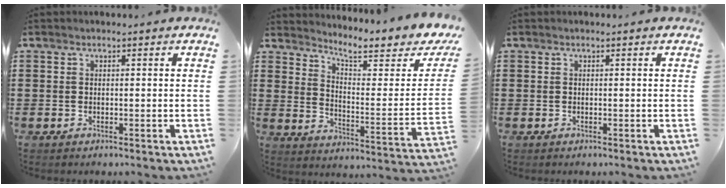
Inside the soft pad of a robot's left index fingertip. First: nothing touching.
{"total": 6.6, "force": [5.4, 1.2, 3.5], "torque": [-0.072, -0.045, 0.082]}
{"total": 0.0}